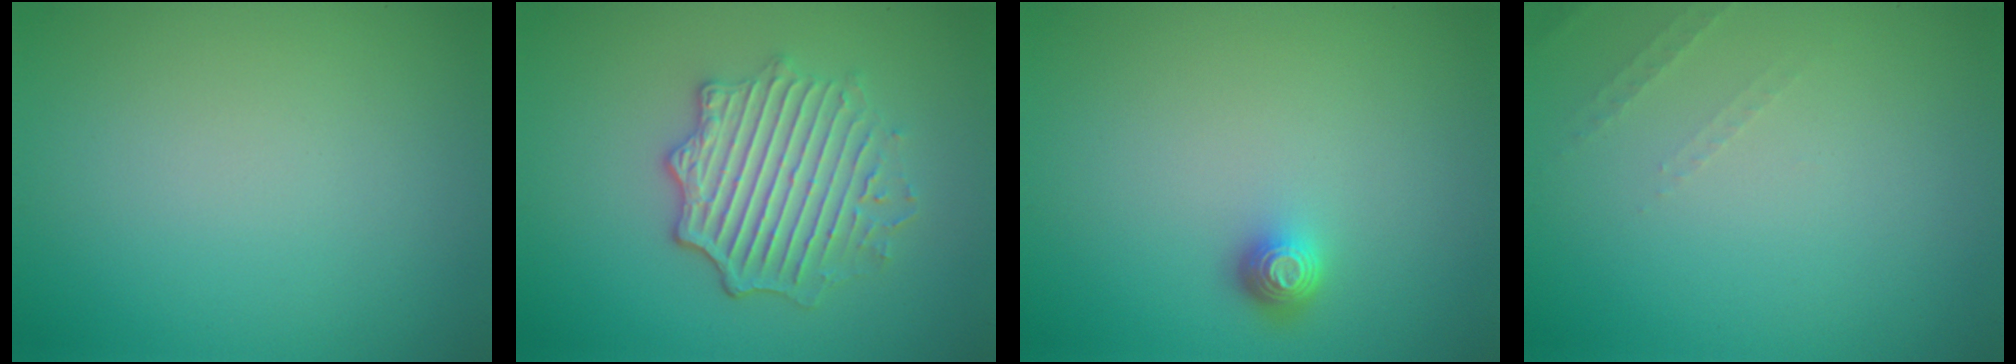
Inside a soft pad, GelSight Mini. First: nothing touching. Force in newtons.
{"total": 5.0, "press": 4.1, "slide": 2.9}
{"total": 1.6, "press": 1.1, "slide": 1.0}
{"total": 0.9, "press": 0.9, "slide": 0.3}